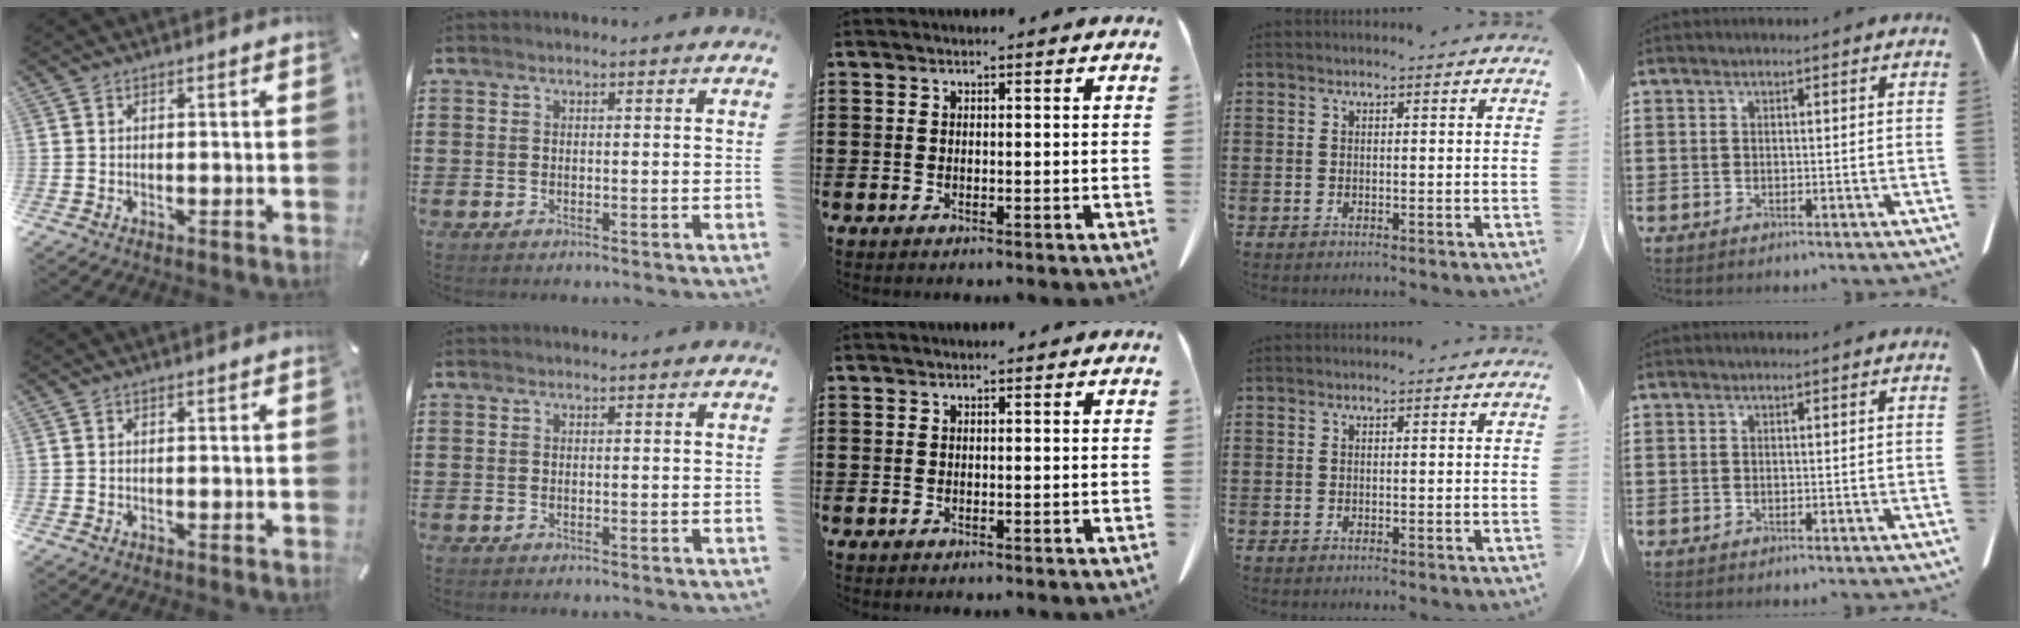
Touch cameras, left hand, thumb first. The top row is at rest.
{}